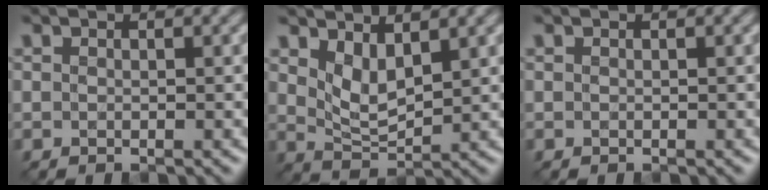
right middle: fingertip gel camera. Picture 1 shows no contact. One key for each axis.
{"total": 2.9, "fx": 1.7, "fy": 1.3, "fz": 2.0, "tx": -0.043, "ty": -0.006, "tz": 0.038}
{"total": 0.0}